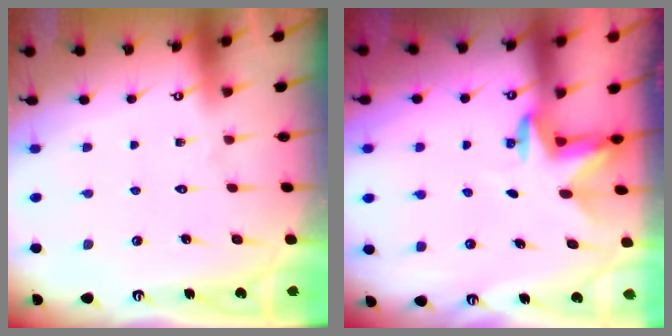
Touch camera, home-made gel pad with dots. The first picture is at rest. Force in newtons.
{"total": 3.0, "press": 2.9, "slide": 0.7}